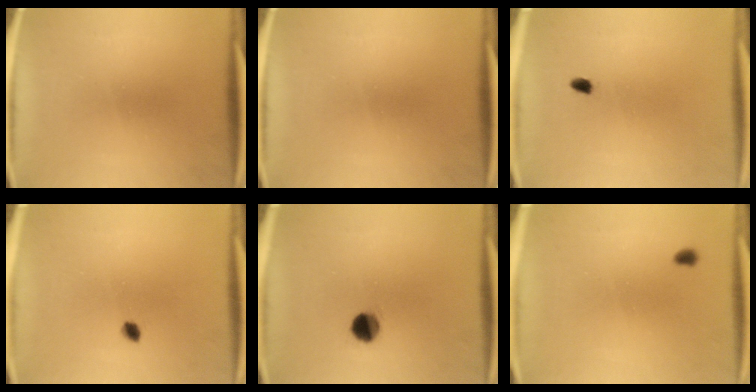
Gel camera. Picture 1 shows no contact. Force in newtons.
{"total": 0.0}
{"total": 1.2}
{"total": 1.5}
{"total": 5.3}
{"total": 1.0}